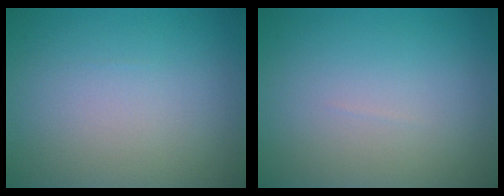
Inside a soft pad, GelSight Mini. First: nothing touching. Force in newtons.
{"total": 0.0}